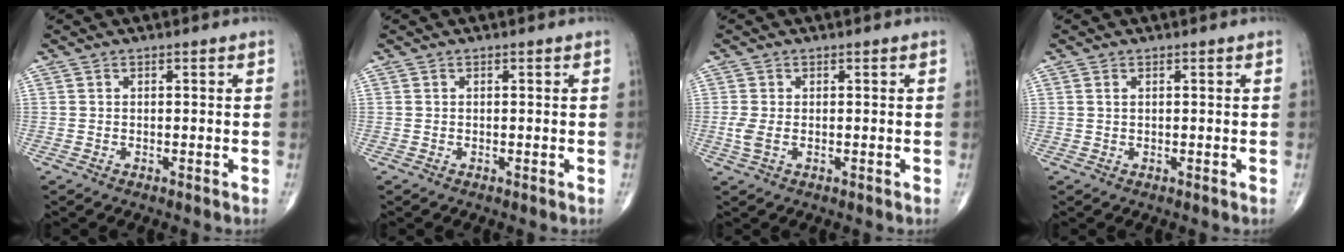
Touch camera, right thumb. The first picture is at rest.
{"total": 0.0}
{"total": 2.4, "force": [-0.2, 1.3, 2.0], "torque": [-0.059, -0.003, -0.003]}
{"total": 0.6, "force": [0.3, 0.2, 0.4], "torque": [-0.010, 0.005, 0.007]}